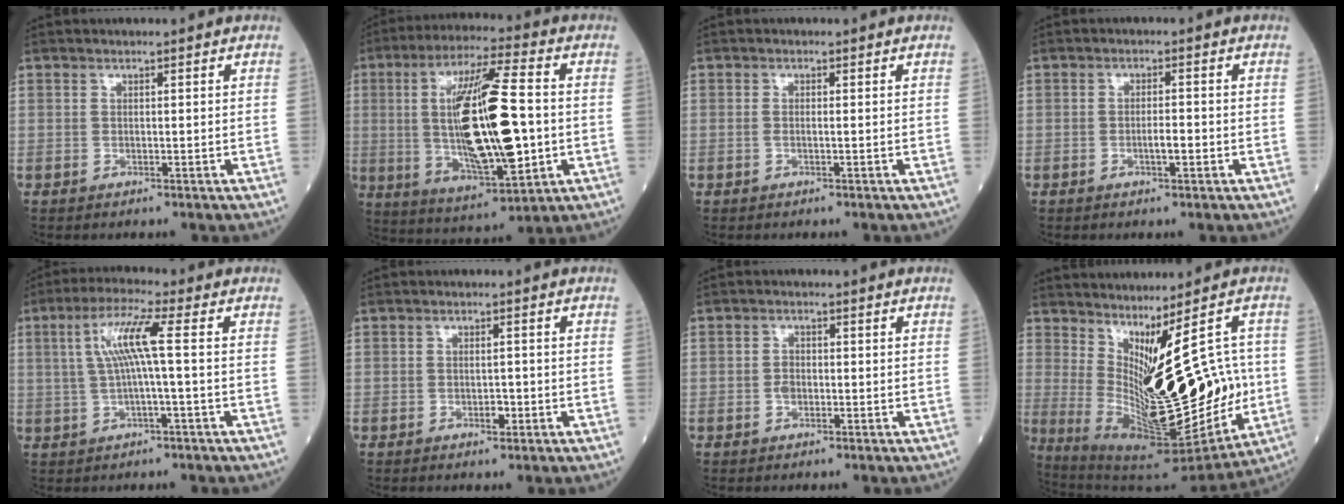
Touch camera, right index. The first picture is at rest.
{"total": 19.5, "force": [-0.4, 3.9, 19.2], "torque": [-0.365, -0.003, -0.002]}
{"total": 0.8, "force": [-0.1, 0.3, 0.8], "torque": [-0.022, -0.002, -0.002]}
{"total": 2.4, "force": [-0.7, 0.5, 2.2], "torque": [-0.043, 0.000, -0.011]}
{"total": 7.5, "force": [1.0, 0.1, 7.4], "torque": [-0.151, 0.016, 0.020]}
{"total": 1.8, "force": [-0.6, 0.9, 1.4], "torque": [-0.026, 0.000, -0.007]}
{"total": 1.7, "force": [-0.4, 1.2, 1.0], "torque": [-0.024, 0.003, -0.008]}
{"total": 22.5, "force": [0.0, 7.0, 21.4], "torque": [-0.333, -0.022, 0.031]}